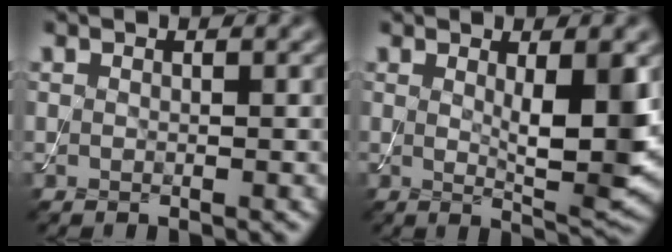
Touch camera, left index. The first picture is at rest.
{"total": 5.2, "force": [0.8, 1.1, 5.1], "torque": [-0.078, -0.015, 0.018]}